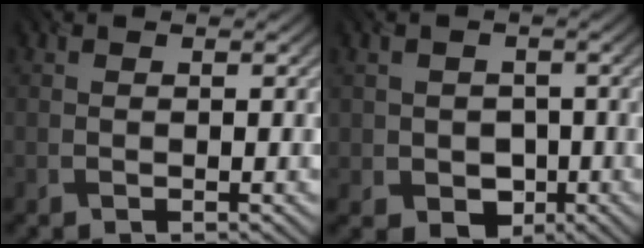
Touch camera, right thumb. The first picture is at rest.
{"total": 3.9, "force": [-1.3, 3.6, 0.8], "torque": [-0.024, -0.016, -0.016]}